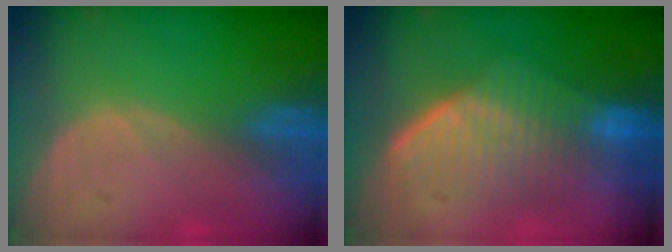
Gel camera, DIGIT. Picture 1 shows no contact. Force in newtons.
{"total": 7.8, "press": 7.7, "slide": 0.6}